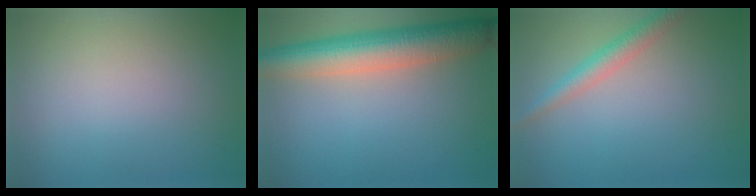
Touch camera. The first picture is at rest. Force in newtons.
{"total": 7.5, "press": 7.5, "slide": 0.4}
{"total": 2.5, "press": 2.5, "slide": 0.1}